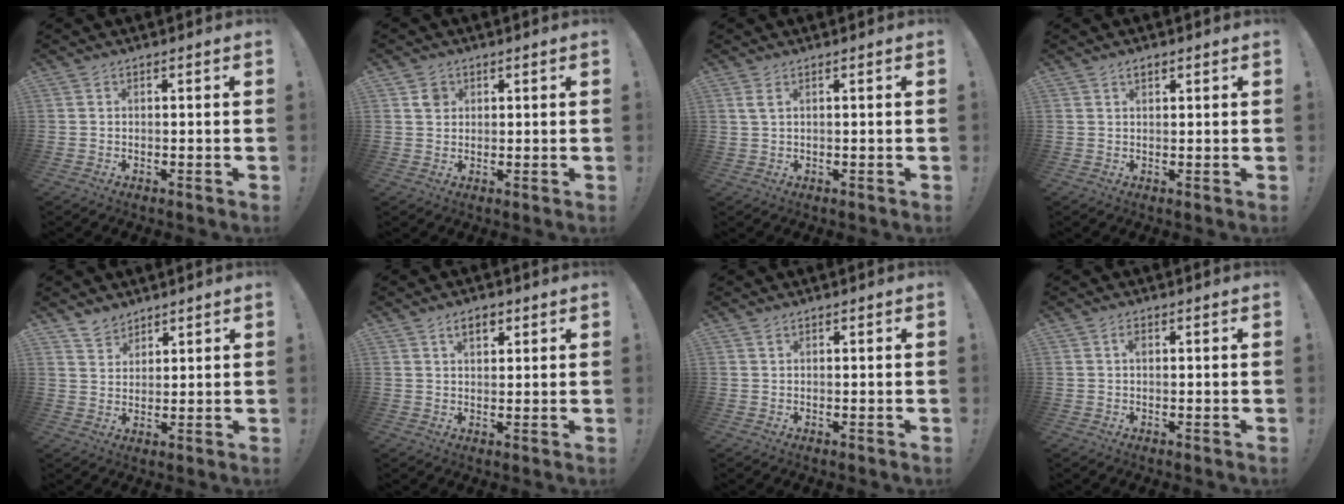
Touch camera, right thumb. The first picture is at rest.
{"total": 3.0, "force": [1.2, 2.6, 0.8], "torque": [-0.001, -0.002, 0.020]}
{"total": 2.1, "force": [1.1, 0.4, 1.7], "torque": [-0.036, 0.002, 0.020]}
{"total": 1.6, "force": [1.0, 0.8, 0.9], "torque": [-0.017, 0.002, 0.019]}
{"total": 4.9, "force": [4.2, 2.6, 0.3], "torque": [-0.002, -0.031, 0.079]}
{"total": 4.6, "force": [2.2, 2.7, 3.0], "torque": [-0.041, 0.000, 0.037]}
{"total": 0.6, "force": [0.4, 0.3, 0.4], "torque": [-0.008, 0.002, 0.007]}
{"total": 1.4, "force": [0.2, 0.9, 1.0], "torque": [-0.018, 0.005, 0.003]}